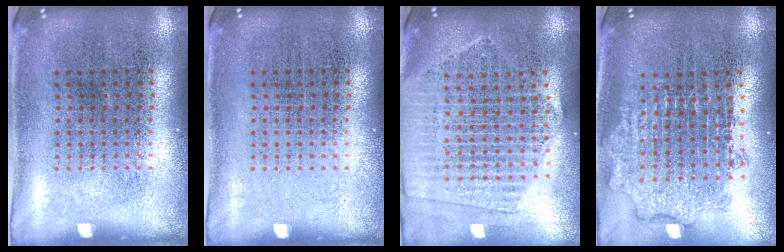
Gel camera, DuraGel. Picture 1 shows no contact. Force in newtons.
{"total": 0.0}
{"total": 2.0, "press": 1.8, "slide": 0.9}
{"total": 1.9, "press": 1.5, "slide": 1.2}